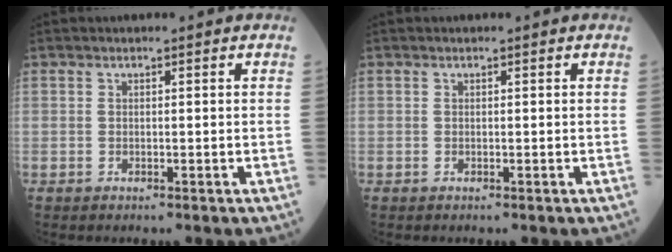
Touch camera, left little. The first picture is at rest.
{"total": 0.0}